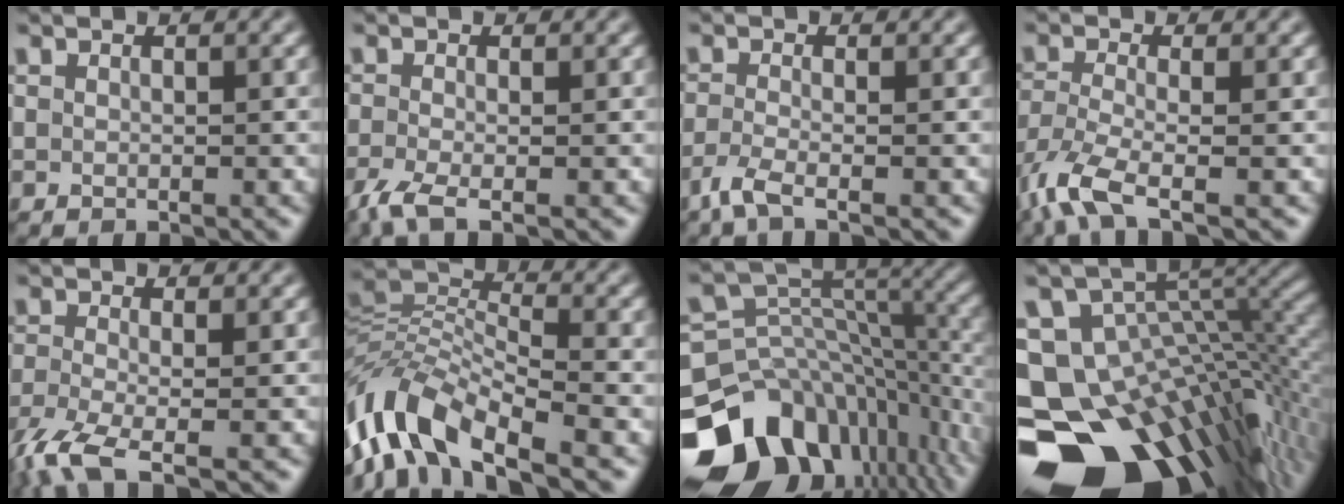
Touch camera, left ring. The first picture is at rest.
{"total": 3.1, "force": [-1.9, 0.7, 2.4], "torque": [-0.057, -0.009, -0.044]}
{"total": 2.8, "force": [-1.9, 0.5, 2.0], "torque": [-0.047, -0.007, -0.050]}
{"total": 6.3, "force": [-4.1, 1.6, 4.4], "torque": [-0.106, -0.014, -0.091]}
{"total": 5.8, "force": [-3.9, 1.4, 4.1], "torque": [-0.090, -0.015, -0.087]}
{"total": 9.3, "force": [-6.0, 3.4, 6.3], "torque": [-0.113, 0.011, -0.129]}
{"total": 15.7, "force": [-9.3, 10.5, 7.0], "torque": [-0.161, 0.005, -0.150]}
{"total": 18.0, "force": [-9.8, 10.8, 10.5], "torque": [-0.159, 0.010, -0.120]}